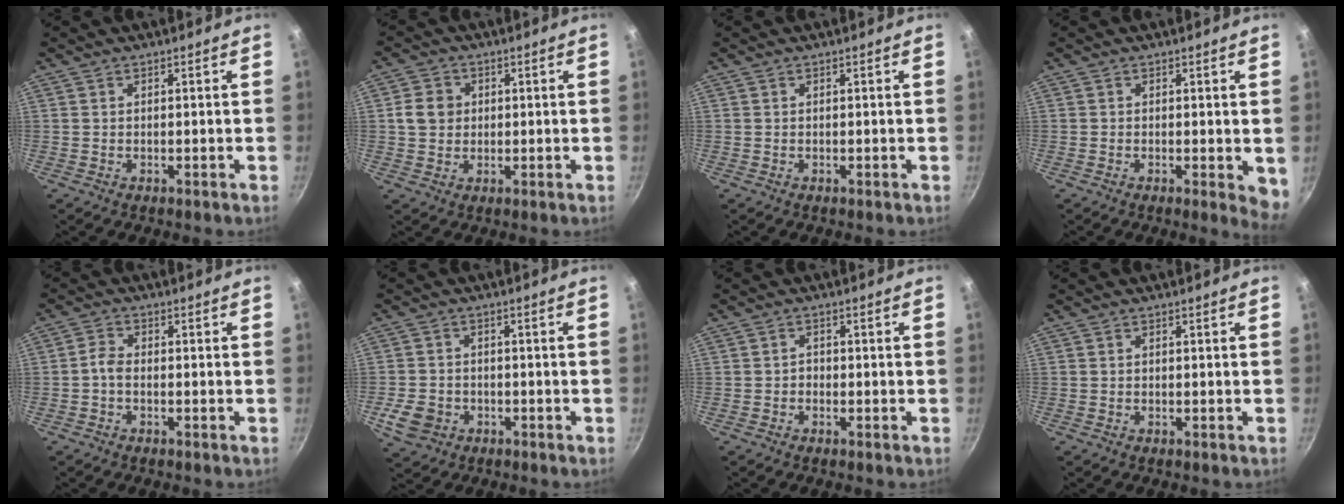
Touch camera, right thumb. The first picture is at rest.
{"total": 5.2, "force": [0.6, 4.6, 2.3], "torque": [-0.020, 0.006, 0.004]}
{"total": 0.0}
{"total": 3.6, "force": [-0.3, 1.4, 3.3], "torque": [-0.037, -0.008, -0.004]}
{"total": 2.5, "force": [-0.9, 1.5, 1.7], "torque": [-0.036, 0.015, -0.027]}
{"total": 6.1, "force": [-2.2, 4.9, 2.7], "torque": [-0.052, 0.018, -0.036]}
{"total": 1.4, "force": [-0.6, 1.1, 0.6], "torque": [-0.003, 0.007, -0.013]}
{"total": 0.0}